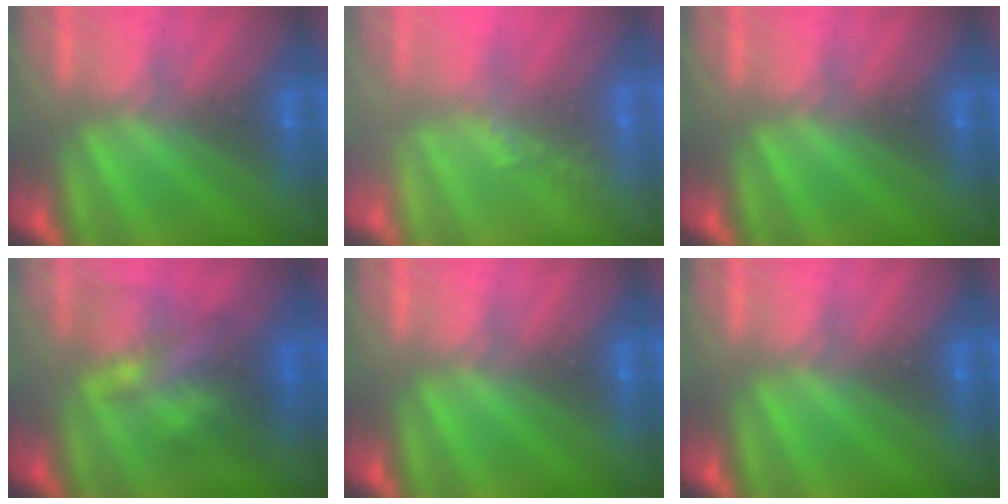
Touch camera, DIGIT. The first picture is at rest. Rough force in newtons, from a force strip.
{"total": 2.2}
{"total": 0.0}
{"total": 3.7}
{"total": 0.0}
{"total": 0.0}